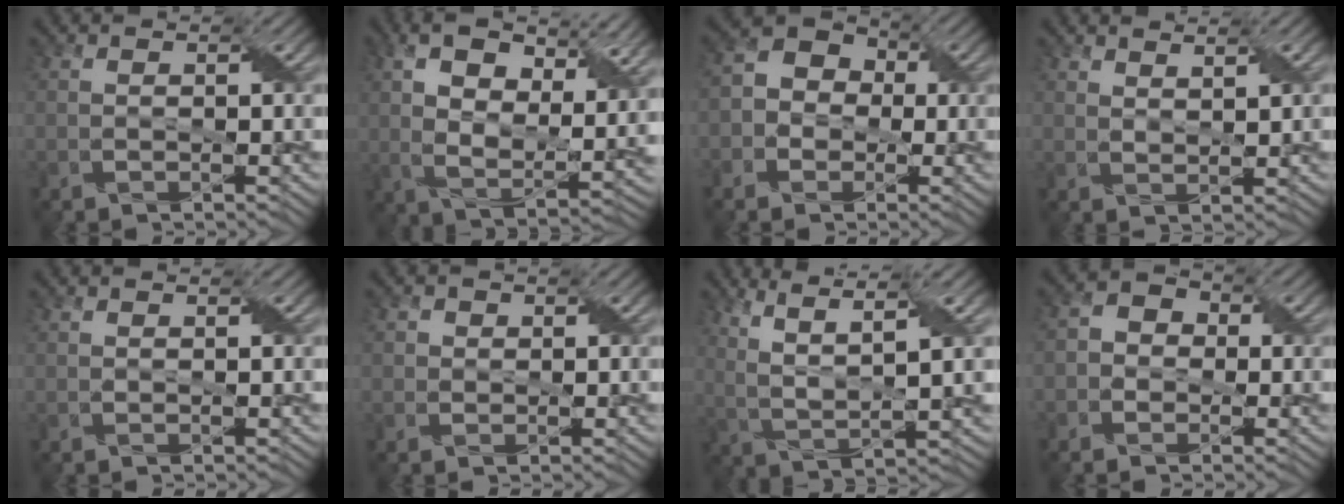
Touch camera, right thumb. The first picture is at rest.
{"total": 13.9, "force": [6.0, 6.6, 10.6], "torque": [-0.196, 0.000, 0.091]}
{"total": 5.4, "force": [-0.8, 4.8, 2.4], "torque": [-0.051, 0.008, -0.029]}
{"total": 2.0, "force": [1.7, 0.2, 1.0], "torque": [-0.021, -0.001, 0.036]}
{"total": 0.0}
{"total": 1.5, "force": [0.5, 1.4, 0.3], "torque": [-0.005, -0.001, 0.005]}
{"total": 7.3, "force": [4.3, 1.4, 5.7], "torque": [-0.125, 0.002, 0.089]}
{"total": 3.1, "force": [-0.9, 2.7, 1.1], "torque": [-0.020, 0.009, -0.021]}